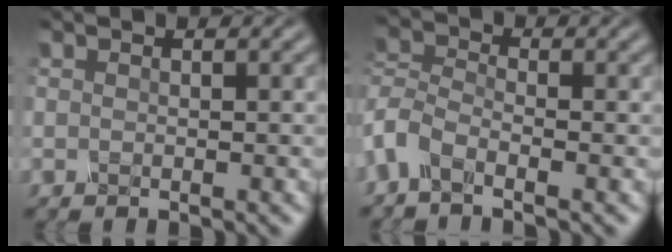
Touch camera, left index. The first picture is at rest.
{"total": 3.3, "force": [-2.8, 1.1, 1.3], "torque": [-0.048, 0.000, -0.053]}